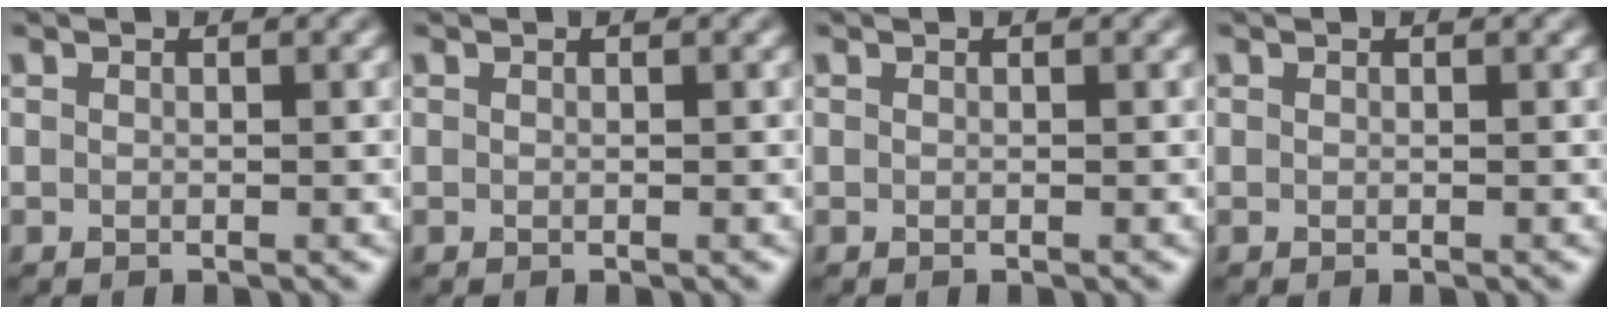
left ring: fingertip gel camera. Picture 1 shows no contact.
{"total": 0.0}
{"total": 0.0}
{"total": 0.0}